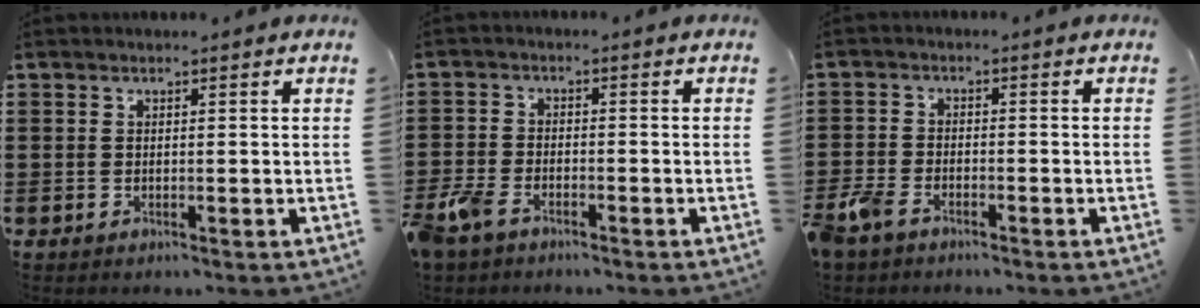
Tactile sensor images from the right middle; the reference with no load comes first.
{"total": 3.9, "force": [-3.1, 1.9, 1.6], "torque": [-0.056, -0.002, -0.068]}
{"total": 3.5, "force": [-2.9, 1.6, 1.3], "torque": [-0.053, -0.004, -0.065]}